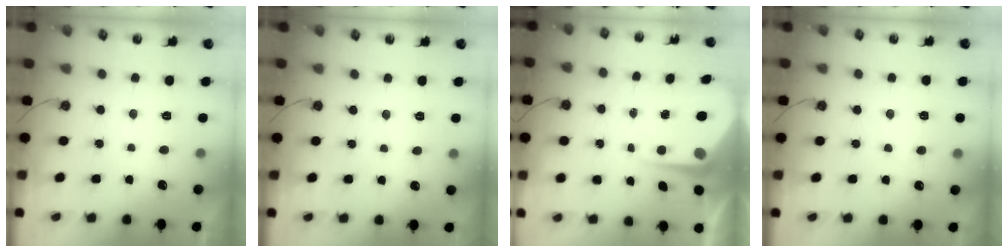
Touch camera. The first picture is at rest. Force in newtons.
{"total": 3.7, "press": 3.7, "slide": 0.6}
{"total": 8.3, "press": 8.3, "slide": 0.3}
{"total": 5.1, "press": 5.1, "slide": 0.6}